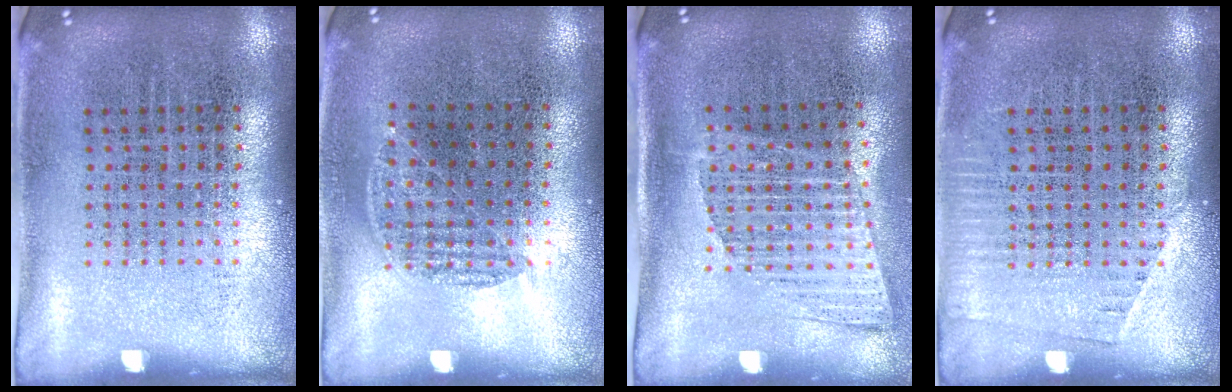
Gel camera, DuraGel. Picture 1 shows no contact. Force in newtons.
{"total": 0.7, "press": 0.6, "slide": 0.4}
{"total": 1.4, "press": 1.1, "slide": 0.9}
{"total": 1.1, "press": 1.1, "slide": 0.2}